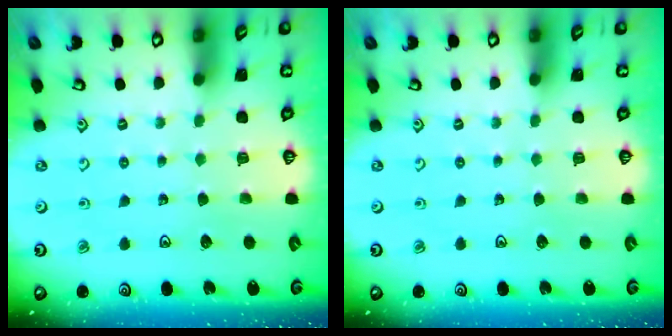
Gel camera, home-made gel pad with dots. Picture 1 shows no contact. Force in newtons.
{"total": 0.0}